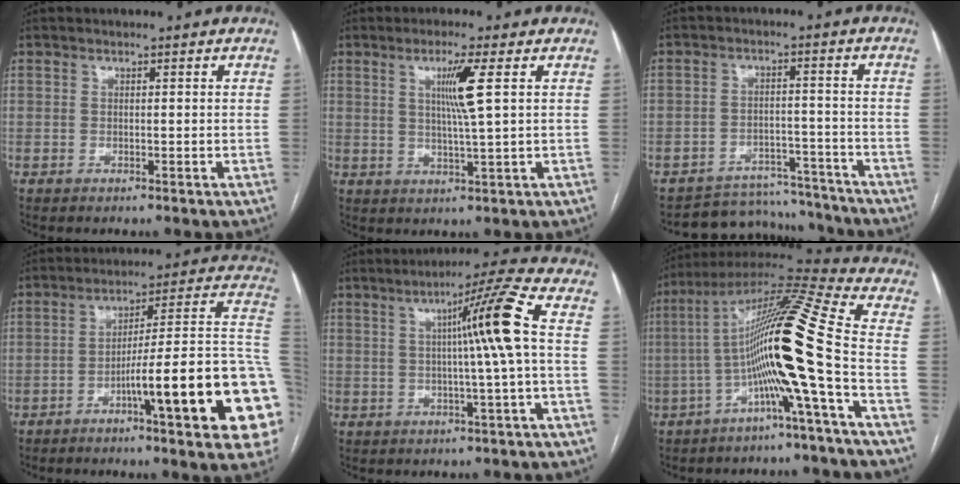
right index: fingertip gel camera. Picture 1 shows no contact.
{"total": 5.7, "force": [1.7, -0.9, 5.4], "torque": [-0.101, -0.005, 0.031]}
{"total": 11.1, "force": [-10.6, 3.3, -0.2], "torque": [0.014, 0.030, -0.143]}
{"total": 21.4, "force": [-6.0, 1.1, 20.5], "torque": [-0.196, 0.018, -0.085]}
{"total": 9.5, "force": [0.9, -2.1, 9.2], "torque": [-0.142, 0.011, 0.017]}
{"total": 16.9, "force": [-3.7, -1.8, 16.4], "torque": [-0.286, 0.016, -0.081]}